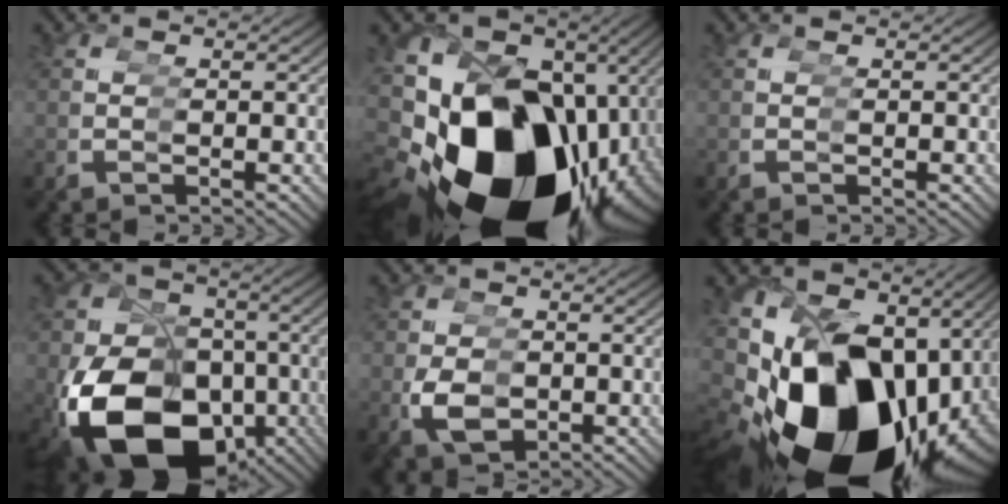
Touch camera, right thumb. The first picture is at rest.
{"total": 25.5, "force": [-3.5, 16.7, 18.9], "torque": [-0.314, -0.050, -0.031]}
{"total": 0.0}
{"total": 18.1, "force": [-5.1, 12.4, 12.1], "torque": [-0.222, -0.062, -0.052]}
{"total": 5.1, "force": [-1.0, 4.0, 3.0], "torque": [-0.077, -0.028, 0.005]}
{"total": 20.7, "force": [-2.8, 13.4, 15.6], "torque": [-0.275, -0.029, -0.022]}